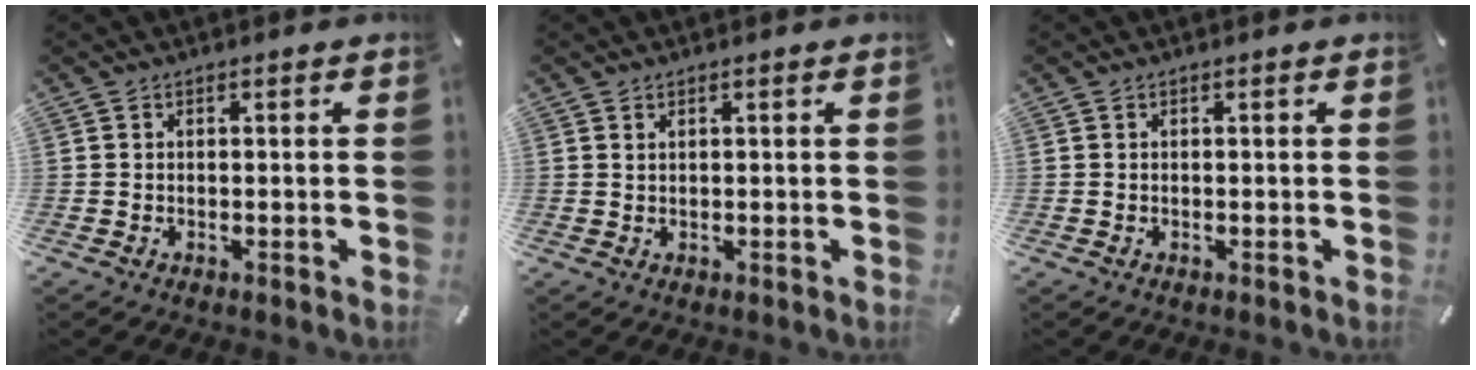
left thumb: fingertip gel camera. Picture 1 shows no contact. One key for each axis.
{"total": 0.9, "fx": 0.7, "fy": 0.2, "fz": 0.6, "tx": -0.011, "ty": -0.002, "tz": 0.013}
{"total": 0.0}